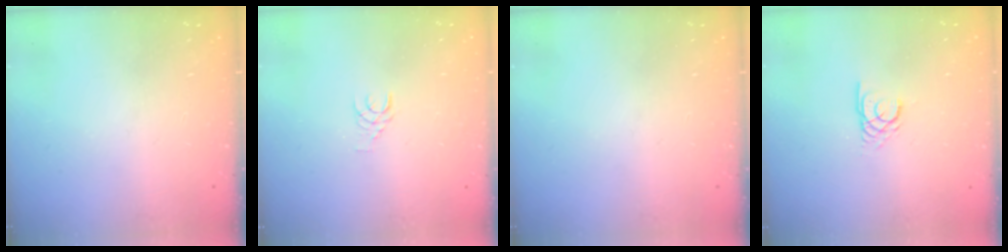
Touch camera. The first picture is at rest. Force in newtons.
{"total": 3.7, "press": 3.7, "slide": 0.4}
{"total": 0.0}
{"total": 2.7, "press": 2.7, "slide": 0.1}